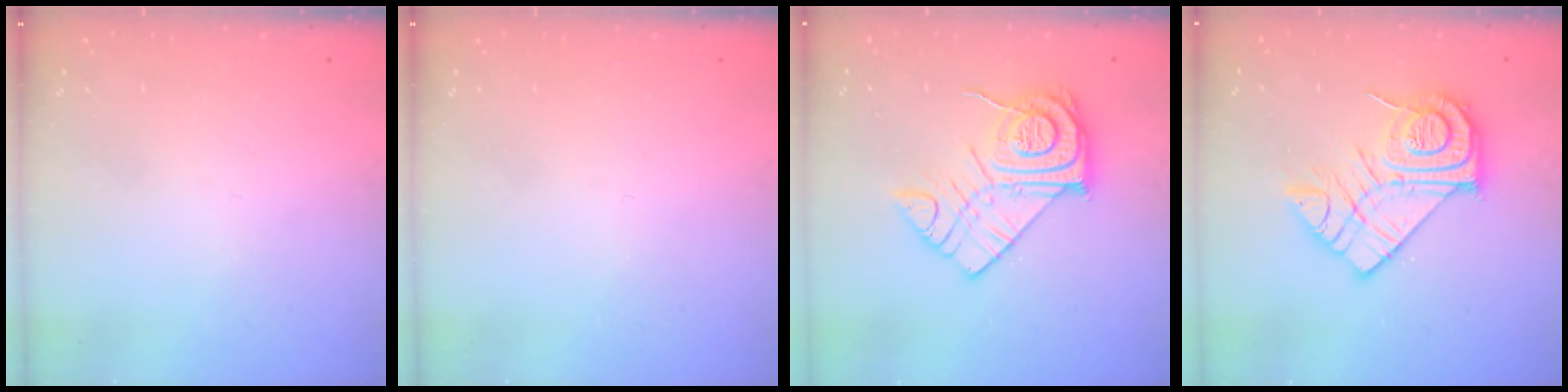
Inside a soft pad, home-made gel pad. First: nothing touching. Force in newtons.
{"total": 0.0}
{"total": 14.9, "press": 14.8, "slide": 1.2}
{"total": 16.5, "press": 16.5, "slide": 1.2}